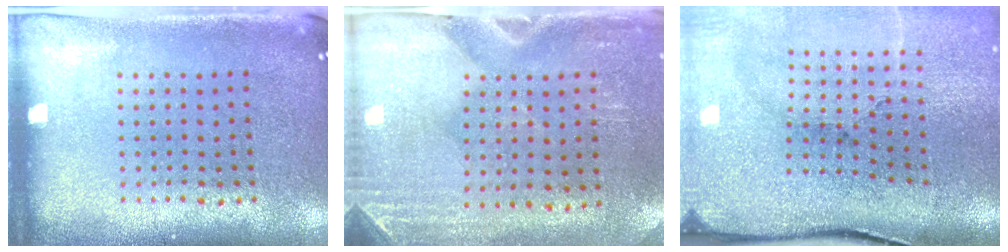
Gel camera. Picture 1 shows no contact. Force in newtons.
{"total": 2.9, "press": 2.5, "slide": 1.4}
{"total": 4.9, "press": 3.9, "slide": 3.0}